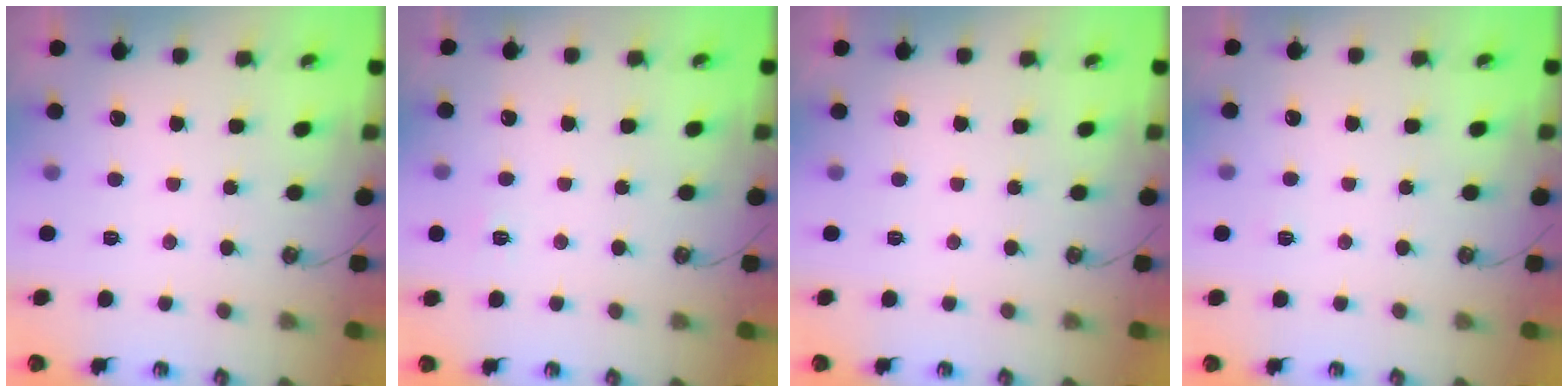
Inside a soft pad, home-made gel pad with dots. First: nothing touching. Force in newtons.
{"total": 3.9, "press": 3.9, "slide": 0.5}
{"total": 0.0}
{"total": 2.8, "press": 2.8, "slide": 0.3}